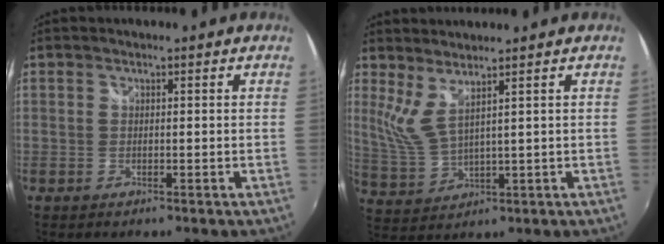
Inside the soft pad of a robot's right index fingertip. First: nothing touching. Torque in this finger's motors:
{"motor_torque": [0.32, 0.35, 0.20, 0.08]}